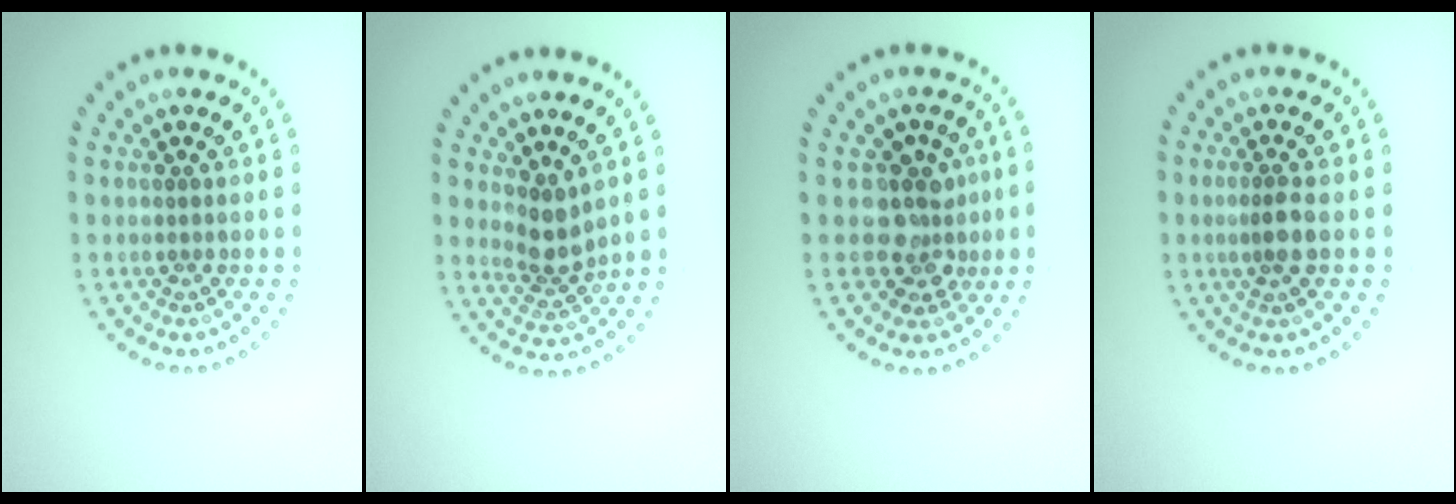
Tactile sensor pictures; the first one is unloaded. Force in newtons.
{"total": 2.8, "press": 2.1, "slide": 1.8}
{"total": 3.7, "press": 3.3, "slide": 1.7}
{"total": 2.1, "press": 1.7, "slide": 1.2}